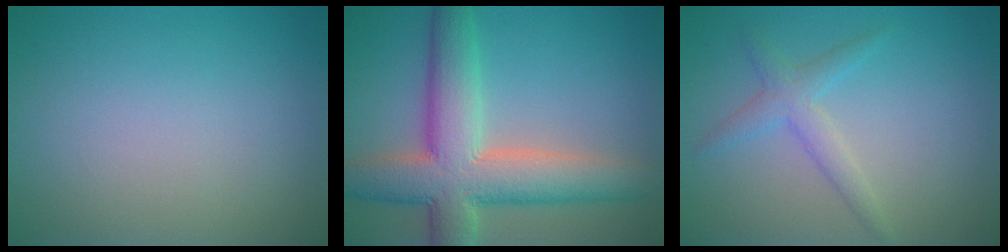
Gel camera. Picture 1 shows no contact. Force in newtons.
{"total": 9.3, "press": 9.3, "slide": 0.7}
{"total": 2.3, "press": 2.3, "slide": 0.2}